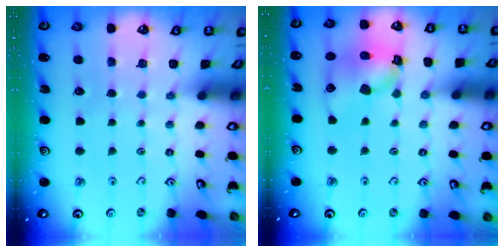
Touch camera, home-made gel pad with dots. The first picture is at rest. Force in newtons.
{"total": 13.1, "press": 12.9, "slide": 1.8}